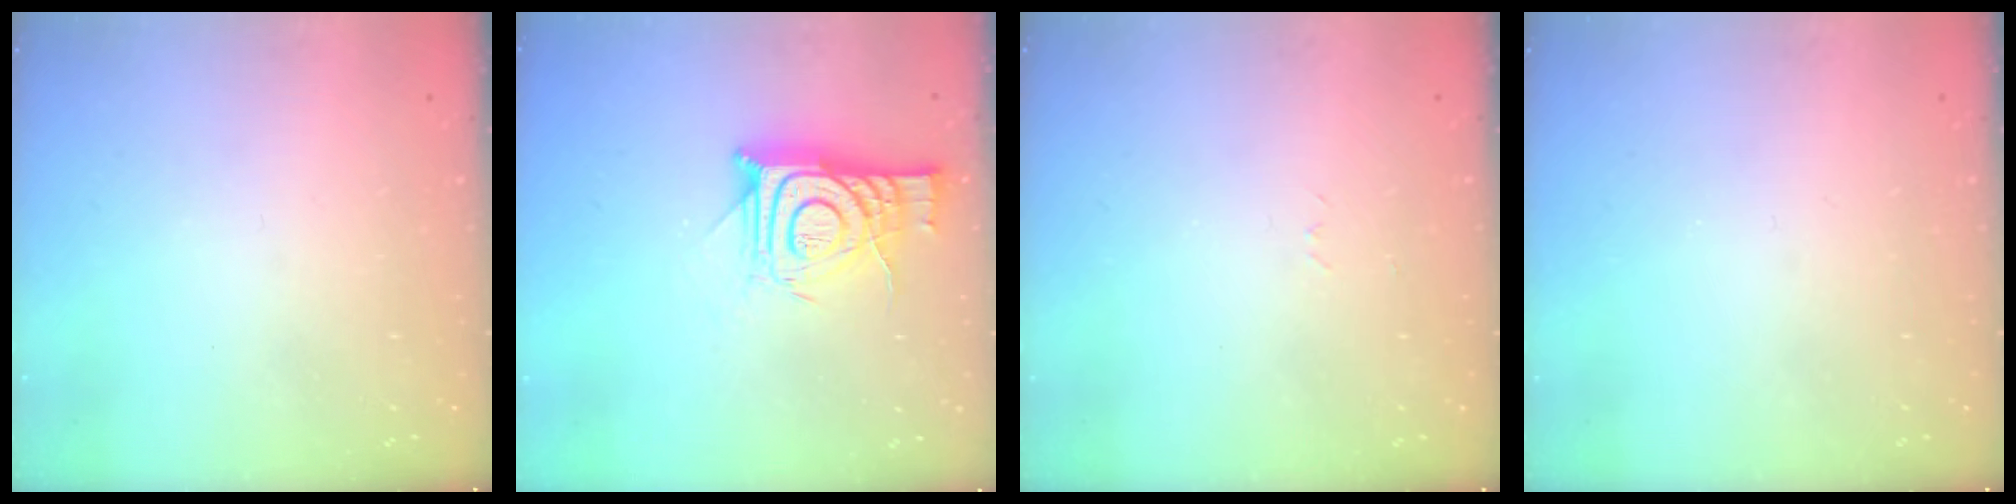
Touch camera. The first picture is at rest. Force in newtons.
{"total": 12.7, "press": 12.6, "slide": 1.1}
{"total": 2.6, "press": 2.6, "slide": 0.4}
{"total": 0.0}